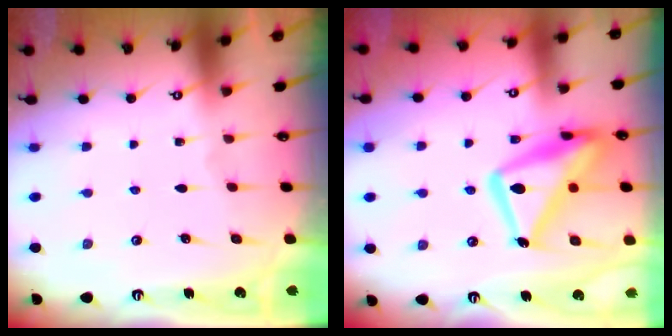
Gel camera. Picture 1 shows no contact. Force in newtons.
{"total": 19.2, "press": 19.2, "slide": 1.8}